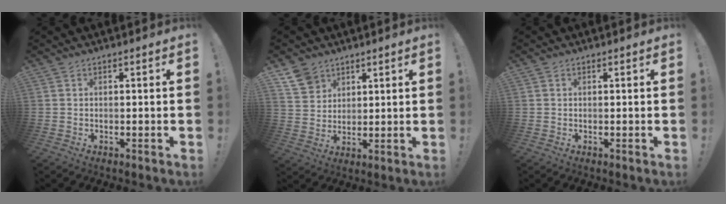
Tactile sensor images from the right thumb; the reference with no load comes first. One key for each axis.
{"total": 7.9, "fx": 5.4, "fy": 5.6, "fz": 1.5, "tx": -0.026, "ty": -0.036, "tz": 0.107}
{"total": 0.0}